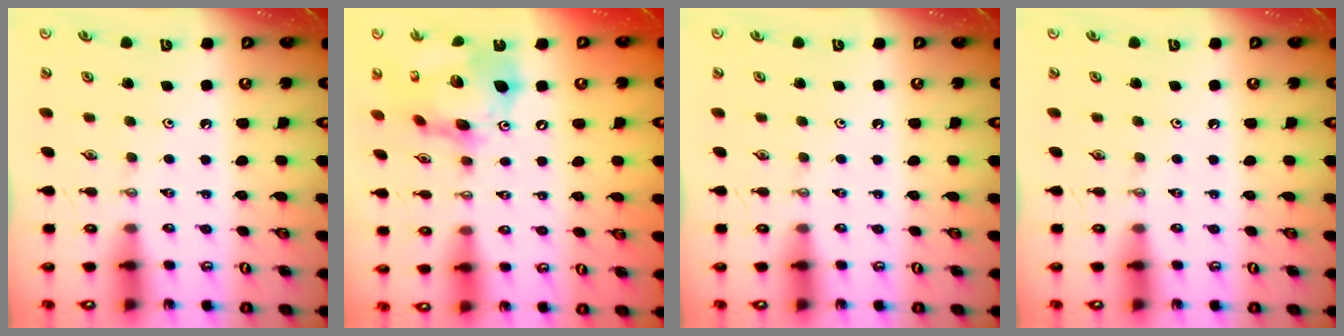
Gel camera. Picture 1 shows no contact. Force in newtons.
{"total": 18.9, "press": 18.8, "slide": 2.2}
{"total": 0.0}
{"total": 0.0}